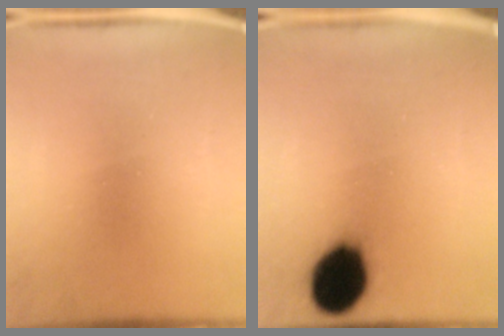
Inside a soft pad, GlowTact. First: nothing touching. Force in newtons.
{"total": 13.5}